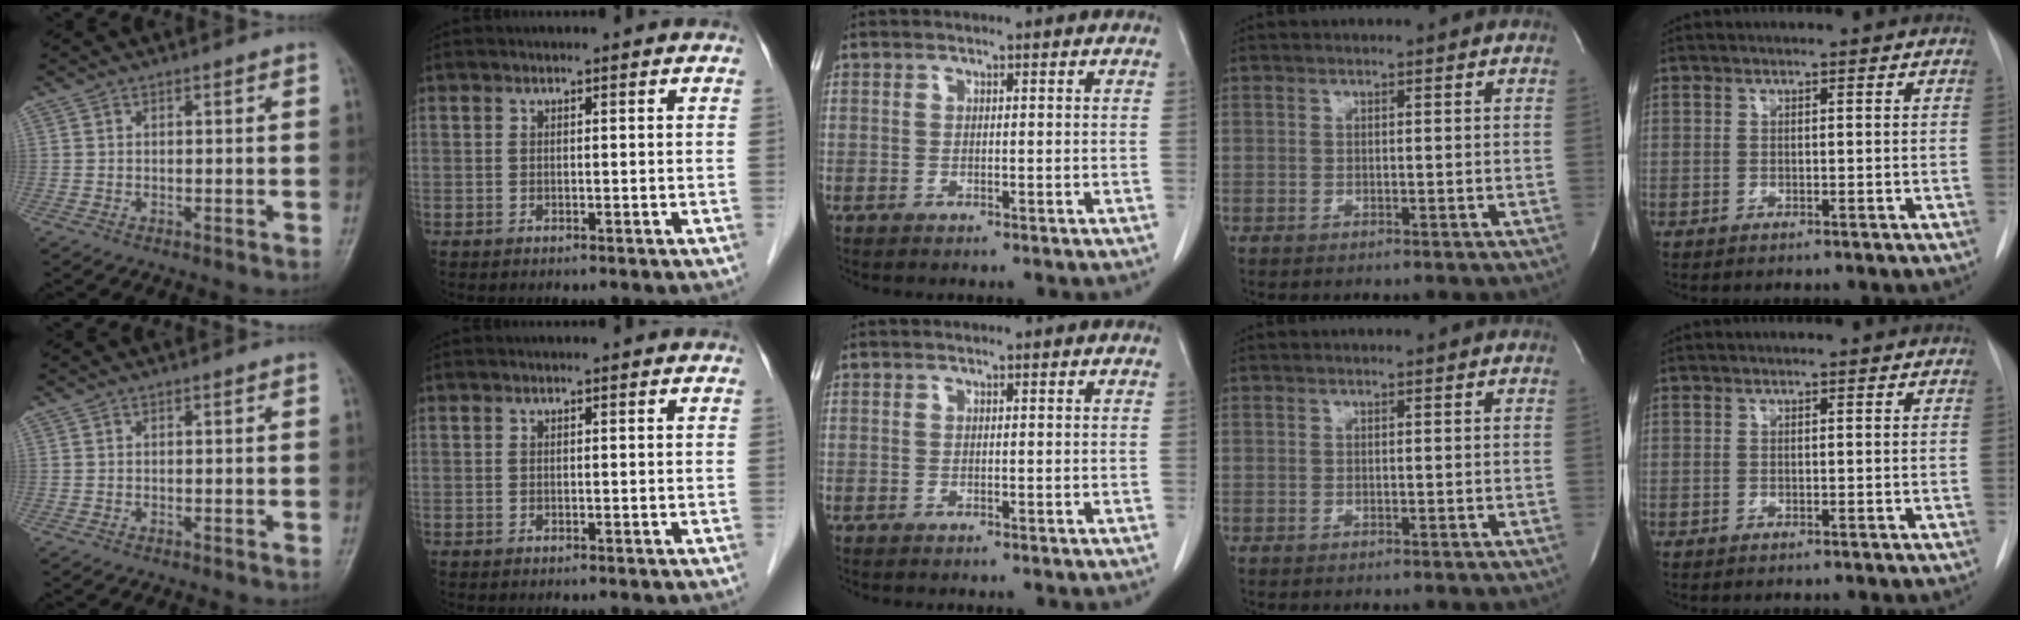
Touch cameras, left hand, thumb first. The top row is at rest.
{}